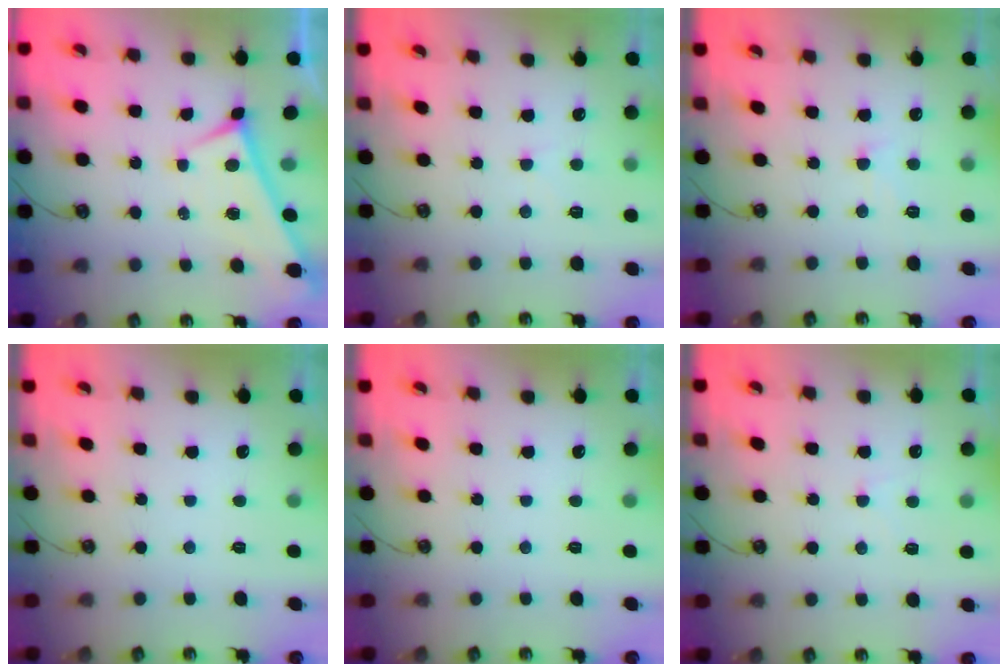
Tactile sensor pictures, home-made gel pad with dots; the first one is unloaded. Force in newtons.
{"total": 2.6, "press": 2.6, "slide": 0.4}
{"total": 1.7, "press": 1.6, "slide": 0.7}
{"total": 0.0}
{"total": 0.0}
{"total": 0.9, "press": 0.9, "slide": 0.4}